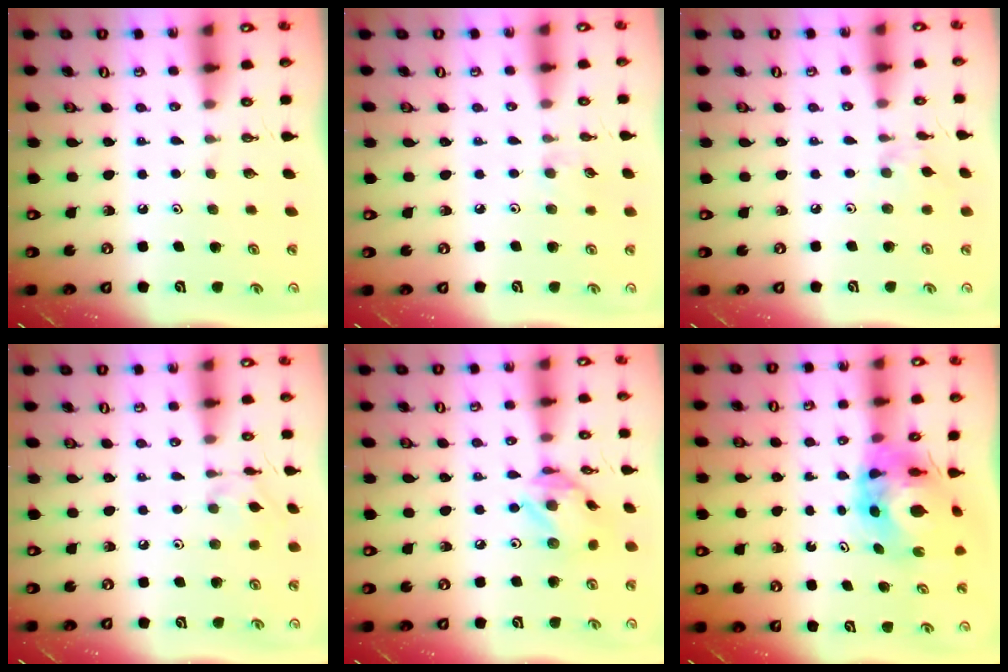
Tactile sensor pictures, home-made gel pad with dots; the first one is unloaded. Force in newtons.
{"total": 4.3, "press": 4.3, "slide": 0.6}
{"total": 2.5, "press": 2.5, "slide": 0.5}
{"total": 2.1, "press": 2.1, "slide": 0.3}
{"total": 11.3, "press": 11.2, "slide": 1.0}
{"total": 9.2, "press": 9.1, "slide": 1.1}